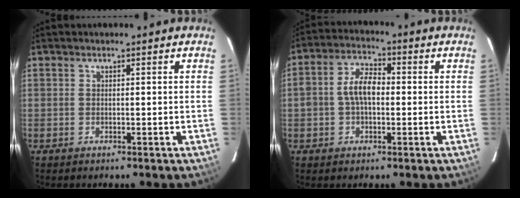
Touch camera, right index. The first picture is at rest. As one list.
[{"total": 6.8, "force": [-0.3, 4.0, 5.5], "torque": [-0.107, 0.018, -0.005]}]